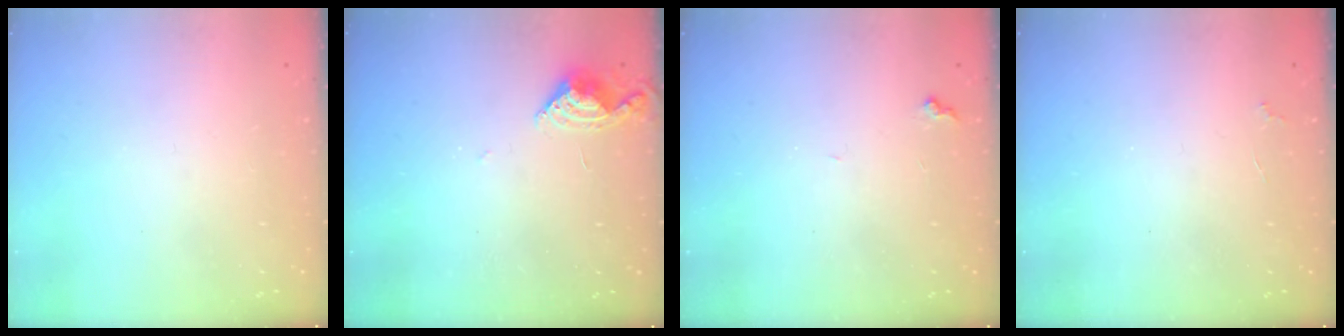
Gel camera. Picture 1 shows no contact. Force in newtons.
{"total": 5.6, "press": 5.5, "slide": 0.6}
{"total": 6.1, "press": 6.1, "slide": 0.7}
{"total": 2.1, "press": 2.0, "slide": 0.4}